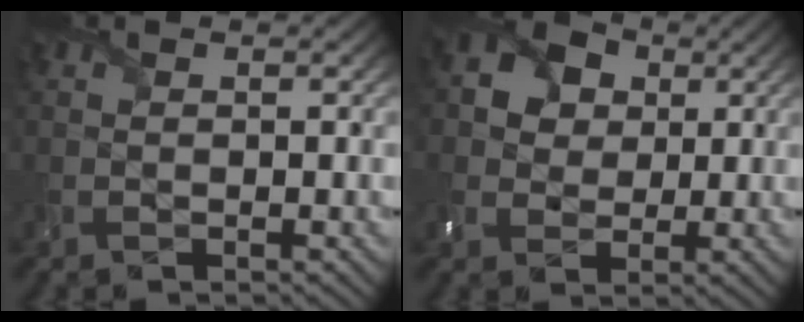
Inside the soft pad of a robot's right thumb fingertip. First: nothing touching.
{"total": 7.2, "force": [2.1, 6.1, 3.3], "torque": [-0.100, 0.014, 0.023]}